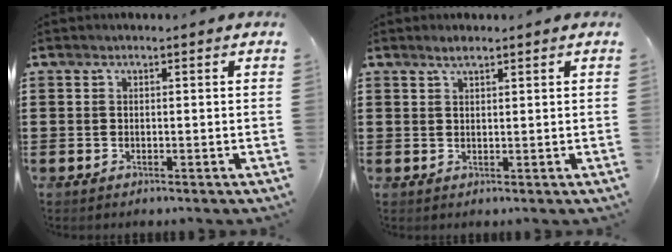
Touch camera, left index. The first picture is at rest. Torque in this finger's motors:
{"motor_torque": [0.43, -0.41, -0.04, 0.01]}